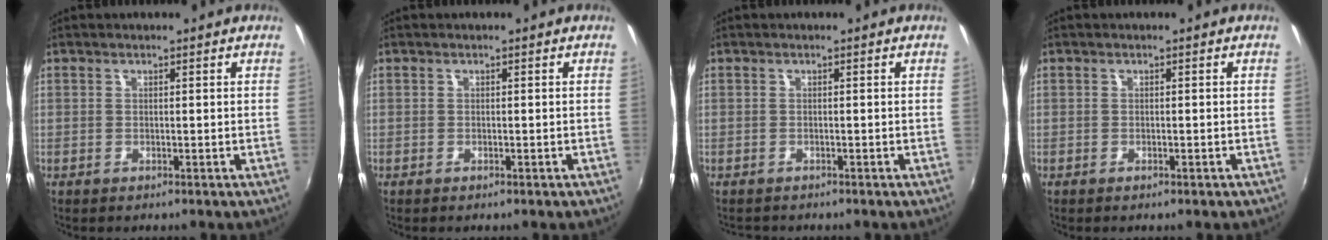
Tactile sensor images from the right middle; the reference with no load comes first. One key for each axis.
{"total": 0.8, "fx": -0.5, "fy": 0.3, "fz": 0.5, "tx": -0.008, "ty": -0.002, "tz": -0.008}
{"total": 1.3, "fx": -1.3, "fy": 0.4, "fz": 0.2, "tx": -0.008, "ty": -0.007, "tz": -0.020}
{"total": 1.4, "fx": -0.9, "fy": 0.6, "fz": 0.8, "tx": -0.013, "ty": -0.003, "tz": -0.012}